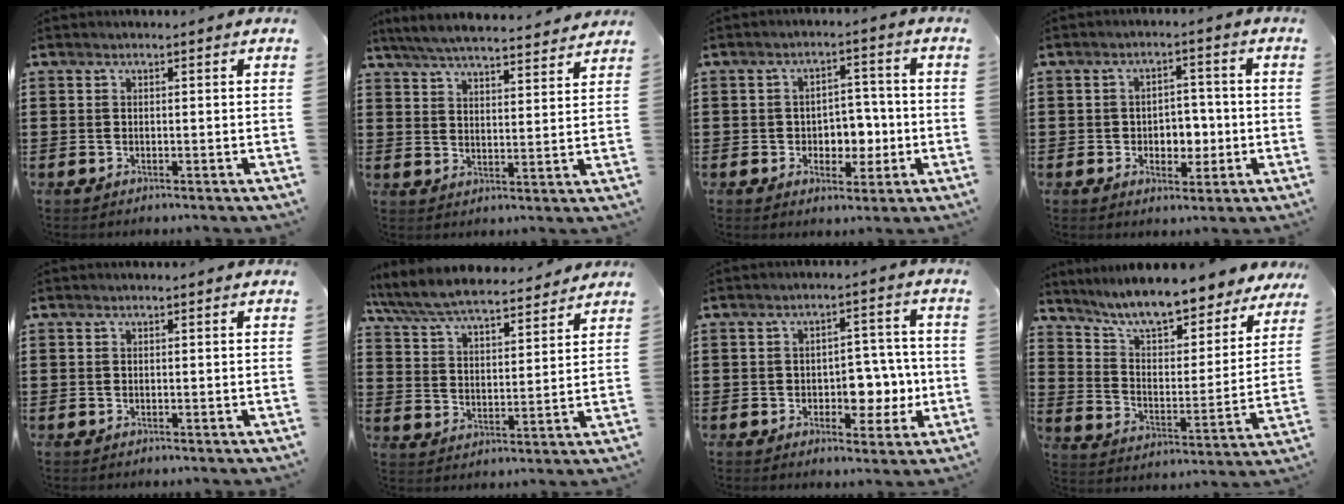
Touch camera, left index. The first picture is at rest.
{"total": 5.7, "force": [5.4, -0.1, 1.8], "torque": [-0.054, -0.030, 0.094]}
{"total": 5.0, "force": [-1.0, 4.0, 2.8], "torque": [-0.049, 0.004, -0.025]}
{"total": 4.4, "force": [-0.9, 3.4, 2.7], "torque": [-0.052, 0.006, -0.023]}
{"total": 0.0}
{"total": 7.3, "force": [6.9, 0.7, 2.3], "torque": [-0.073, -0.038, 0.121]}
{"total": 6.2, "force": [-1.2, 4.3, 4.4], "torque": [-0.061, 0.004, -0.028]}
{"total": 8.7, "force": [8.0, 0.5, 3.5], "torque": [-0.098, -0.051, 0.136]}